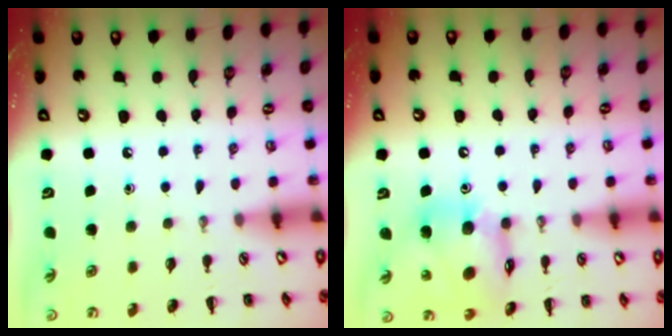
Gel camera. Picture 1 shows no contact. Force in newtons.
{"total": 15.3, "press": 15.1, "slide": 2.5}